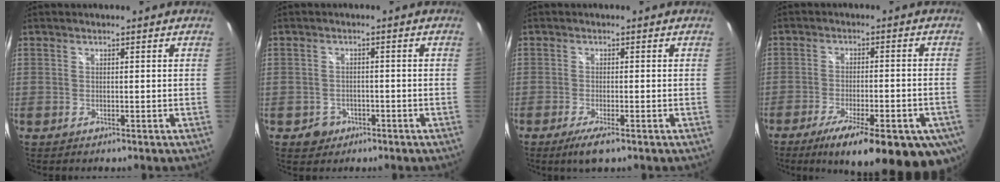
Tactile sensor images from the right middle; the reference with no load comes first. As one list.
[{"total": 3.6, "force": [-1.8, 3.1, 0.4], "torque": [-0.018, 0.004, -0.021]}, {"total": 3.9, "force": [-2.4, 0.5, 3.0], "torque": [-0.064, -0.015, -0.044]}, {"total": 21.5, "force": [-13.3, 6.5, 15.6], "torque": [-0.252, -0.059, -0.177]}]